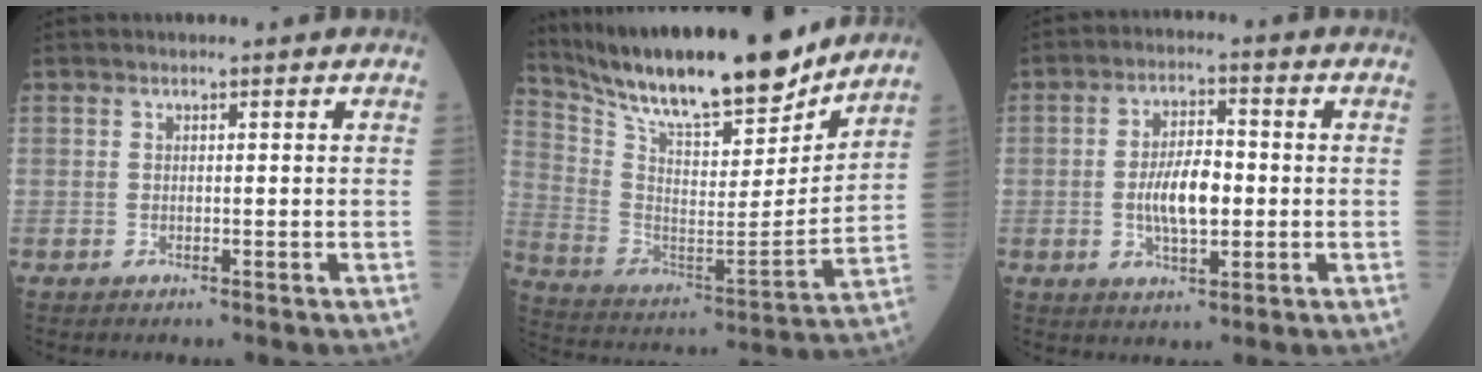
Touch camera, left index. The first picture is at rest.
{"total": 23.2, "force": [20.2, 3.5, 10.8], "torque": [-0.204, -0.016, 0.333]}
{"total": 7.5, "force": [-0.8, 2.8, 6.9], "torque": [-0.138, 0.004, -0.016]}